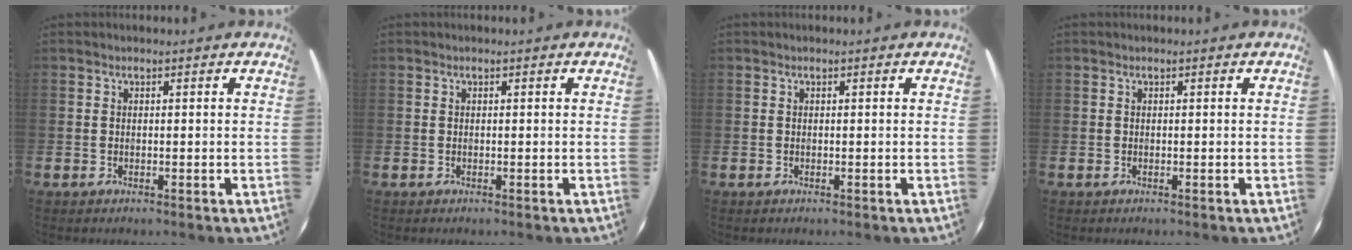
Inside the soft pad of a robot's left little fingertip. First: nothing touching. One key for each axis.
{"total": 0.0}
{"total": 0.0}
{"total": 0.0}